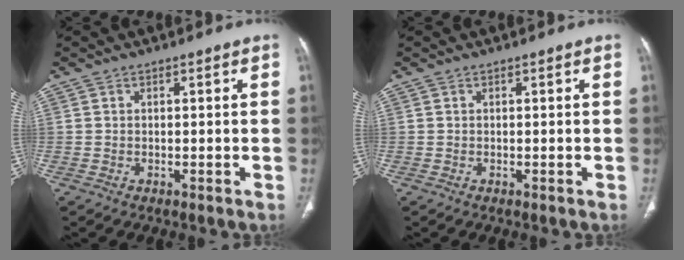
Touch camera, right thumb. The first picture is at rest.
{"total": 0.0}